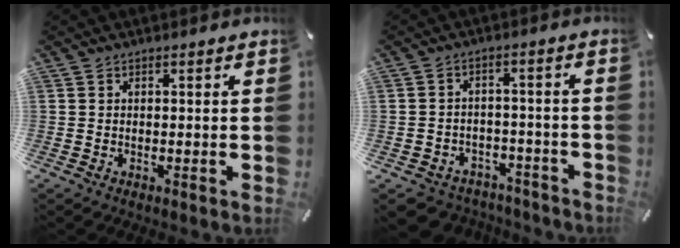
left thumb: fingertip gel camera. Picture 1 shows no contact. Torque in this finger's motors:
{"motor_torque": [-0.14, 0.22, 0.40, 0.54, 0.01]}